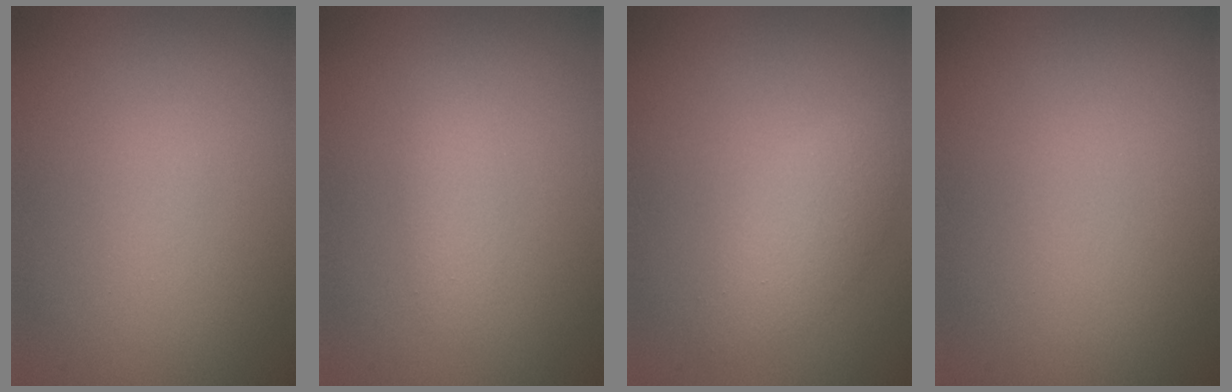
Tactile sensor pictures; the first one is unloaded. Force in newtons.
{"total": 1.5, "press": 1.5, "slide": 0.1}
{"total": 2.6, "press": 2.6, "slide": 0.2}
{"total": 0.0}